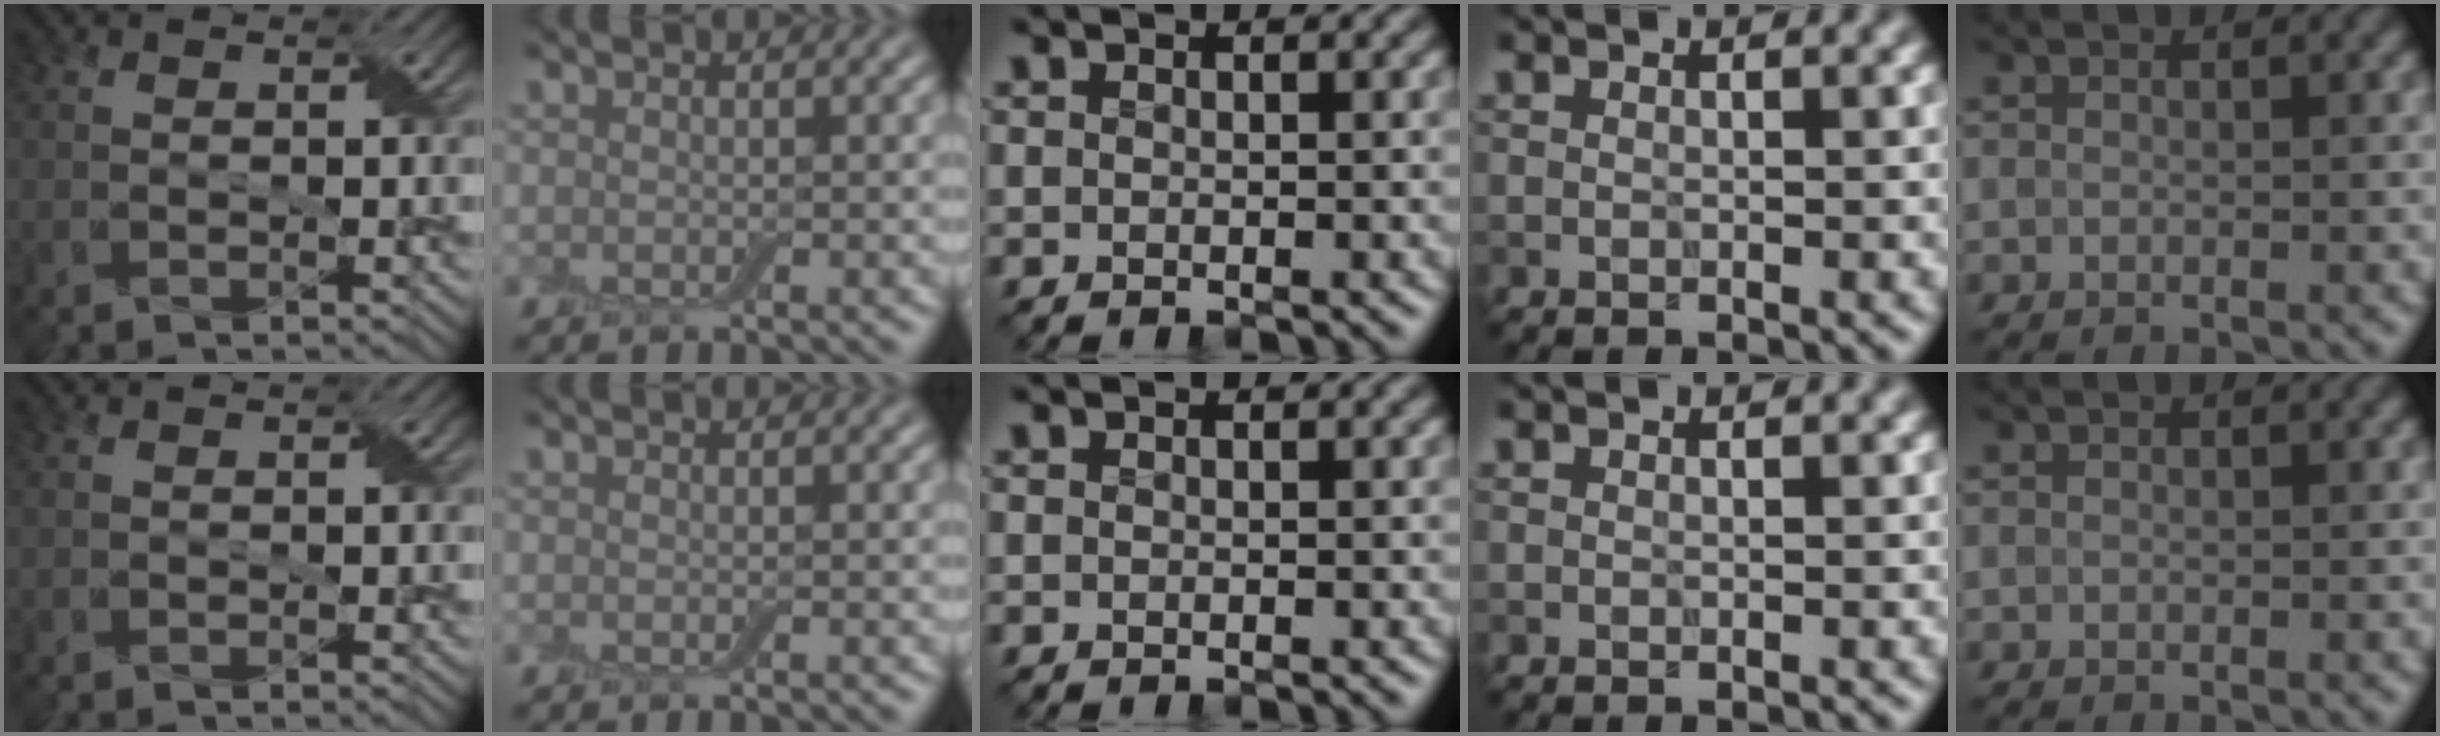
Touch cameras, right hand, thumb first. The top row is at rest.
{}